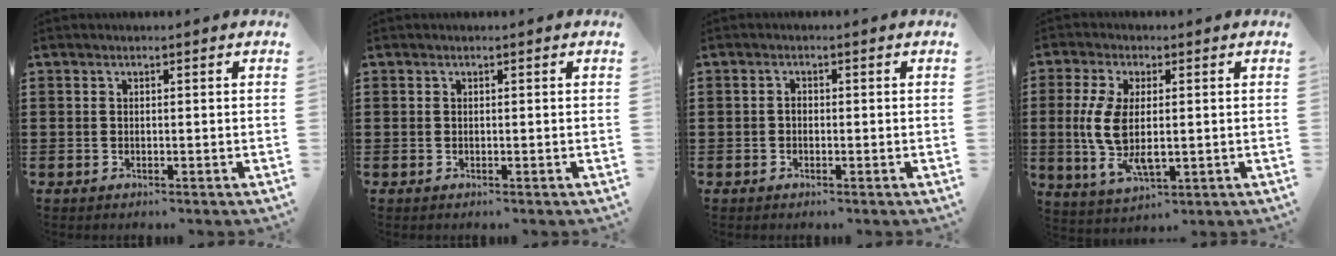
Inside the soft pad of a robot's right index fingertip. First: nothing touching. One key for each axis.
{"total": 0.0}
{"total": 1.0, "fx": -0.3, "fy": 0.6, "fz": 0.7, "tx": -0.015, "ty": 0.000, "tz": -0.005}
{"total": 8.5, "fx": 0.3, "fy": 3.9, "fz": 7.5, "tx": -0.182, "ty": -0.005, "tz": -0.002}